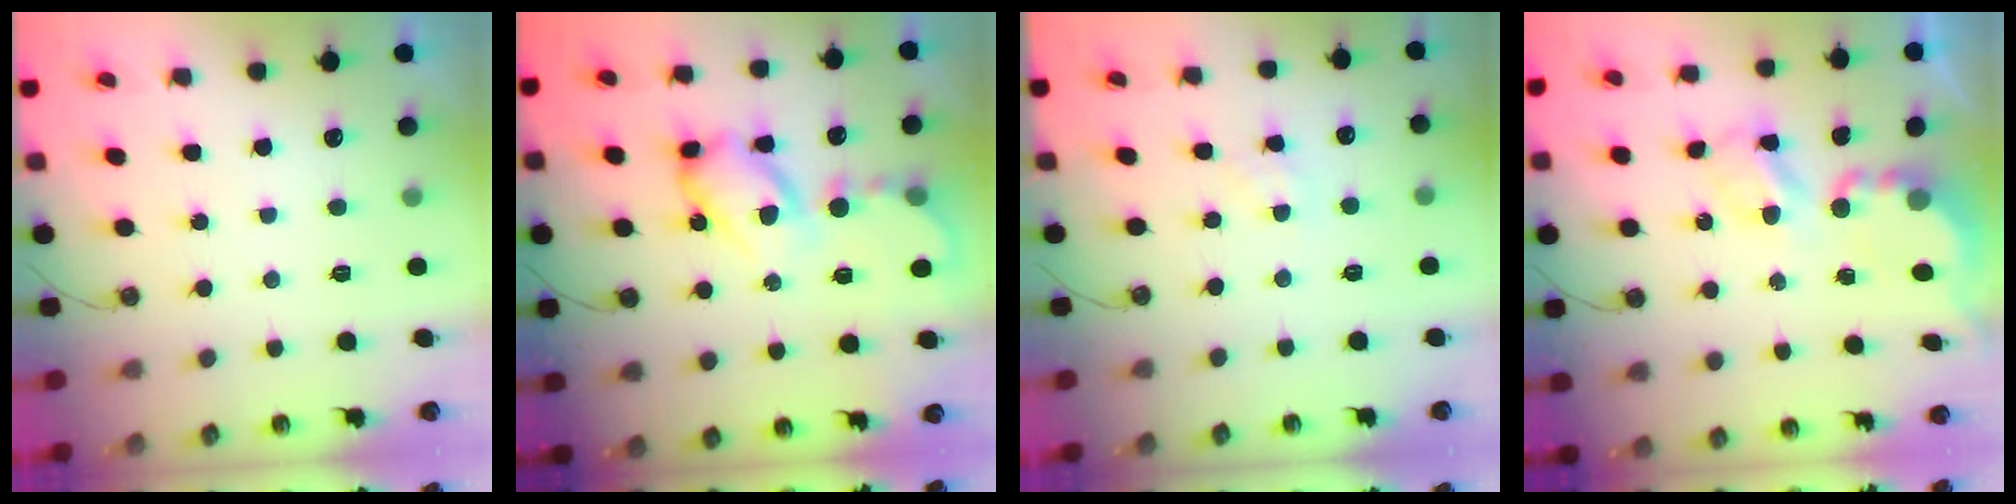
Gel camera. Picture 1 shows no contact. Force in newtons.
{"total": 14.3, "press": 14.2, "slide": 1.4}
{"total": 1.8, "press": 1.8, "slide": 0.2}
{"total": 5.5, "press": 5.5, "slide": 0.3}